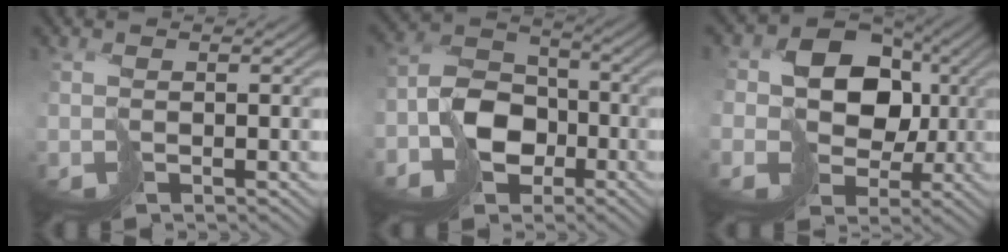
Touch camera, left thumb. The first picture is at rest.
{"total": 7.1, "force": [-3.7, 5.2, 3.0], "torque": [-0.055, -0.002, -0.082]}
{"total": 9.5, "force": [1.1, 8.2, 4.6], "torque": [-0.057, -0.004, 0.002]}